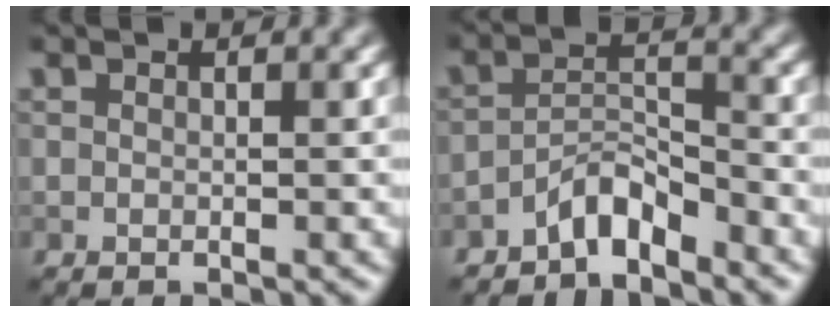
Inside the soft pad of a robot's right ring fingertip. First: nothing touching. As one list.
[{"total": 3.2, "force": [-2.7, 0.8, 1.5], "torque": [-0.024, 0.016, -0.053]}]